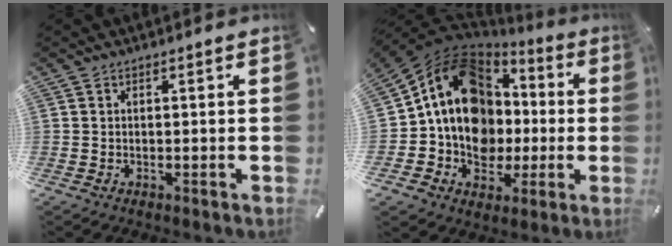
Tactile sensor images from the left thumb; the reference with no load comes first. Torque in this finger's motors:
{"motor_torque": [1.46, 2.99, 2.52, 0.25, 0.36]}